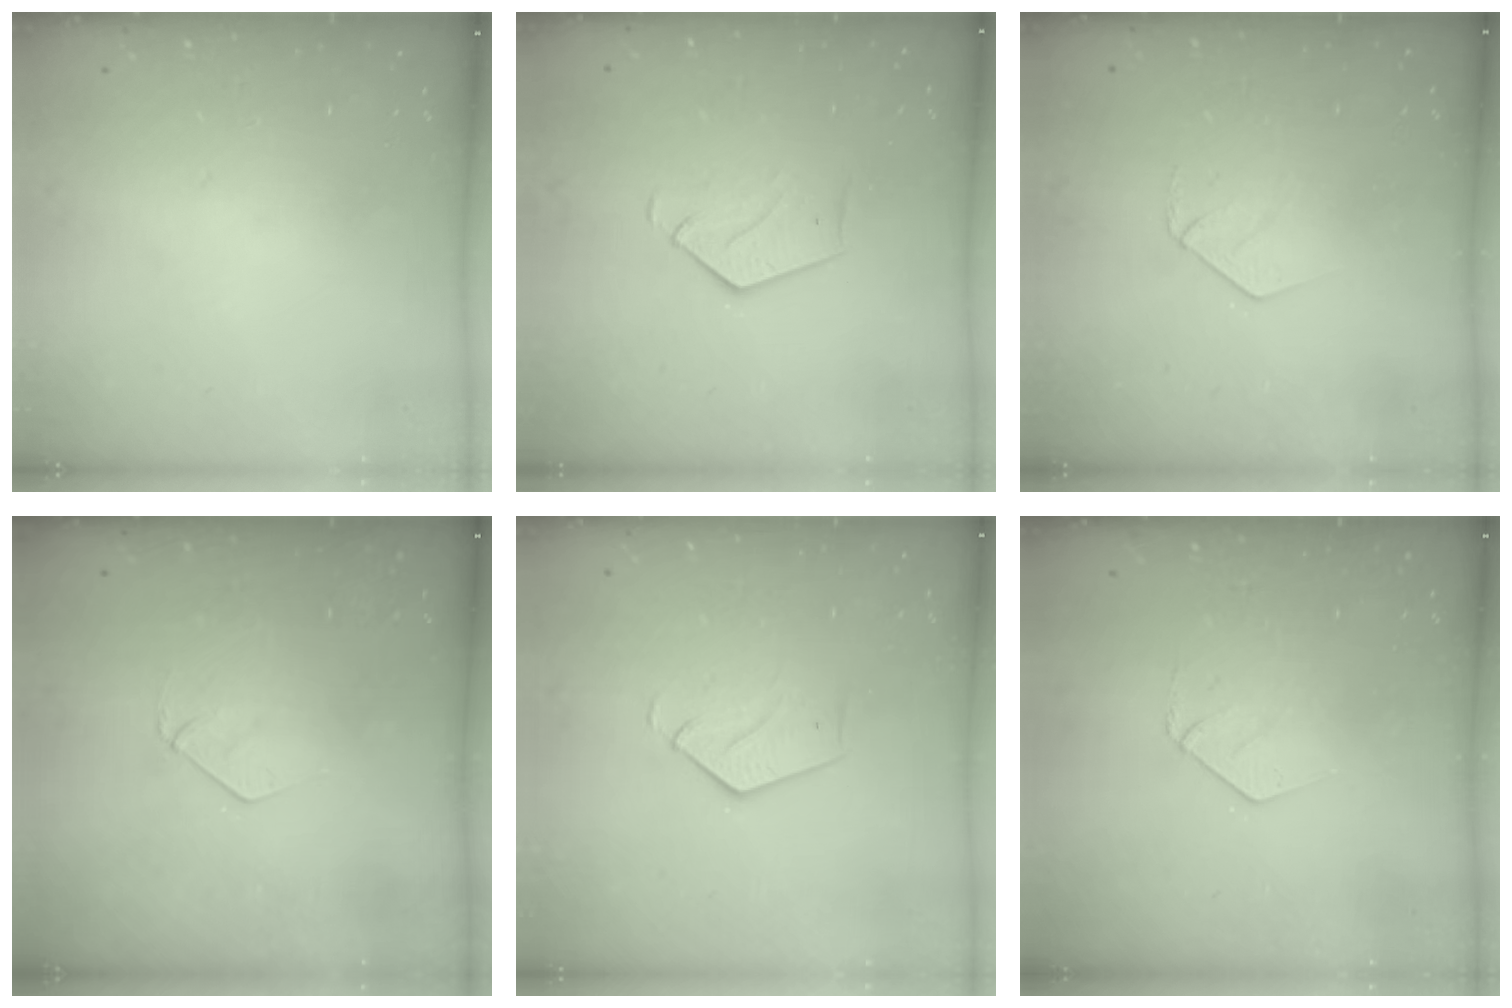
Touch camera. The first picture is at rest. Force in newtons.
{"total": 2.8, "press": 2.8, "slide": 0.2}
{"total": 3.4, "press": 3.4, "slide": 0.3}
{"total": 3.6, "press": 3.6, "slide": 0.2}
{"total": 2.9, "press": 2.9, "slide": 0.2}
{"total": 4.0, "press": 4.0, "slide": 0.3}